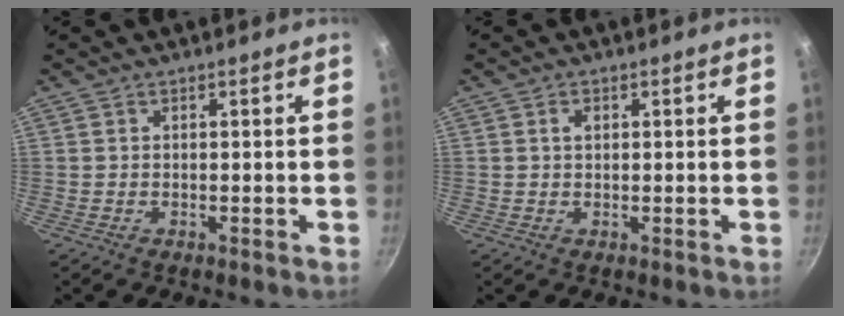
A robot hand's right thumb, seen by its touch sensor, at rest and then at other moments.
{"total": 1.6, "force": [0.5, 1.1, 1.0], "torque": [-0.012, 0.004, 0.008]}